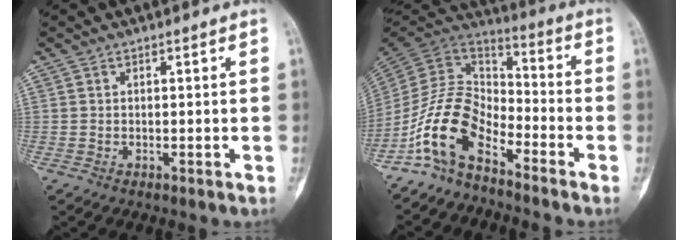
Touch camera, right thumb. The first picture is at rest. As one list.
[{"total": 12.9, "force": [-8.2, 6.4, 7.6], "torque": [-0.138, 0.084, -0.173]}]